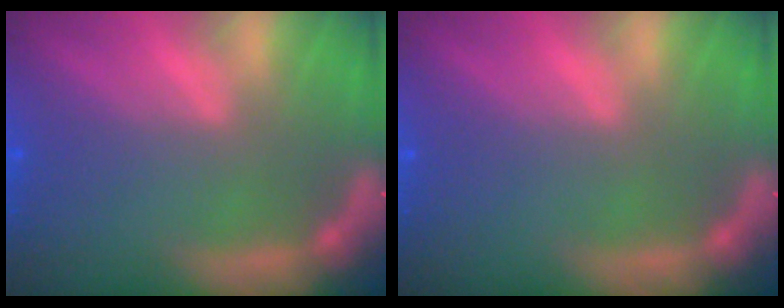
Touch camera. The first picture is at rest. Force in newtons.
{"total": 0.0}